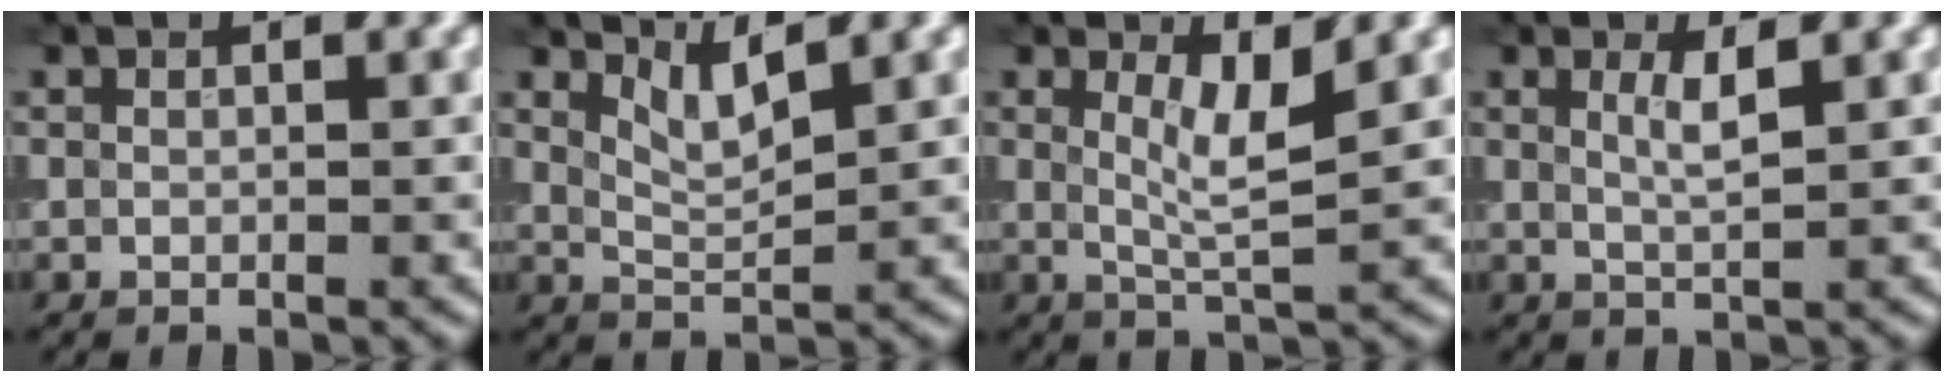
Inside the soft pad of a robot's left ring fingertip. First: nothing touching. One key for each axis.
{"total": 2.5, "fx": 1.8, "fy": 0.5, "fz": 1.7, "tx": -0.035, "ty": -0.010, "tz": 0.039}
{"total": 3.3, "fx": 1.1, "fy": 0.7, "fz": 3.1, "tx": -0.055, "ty": -0.008, "tz": 0.022}
{"total": 2.1, "fx": 0.8, "fy": 0.5, "fz": 1.9, "tx": -0.033, "ty": -0.003, "tz": 0.012}